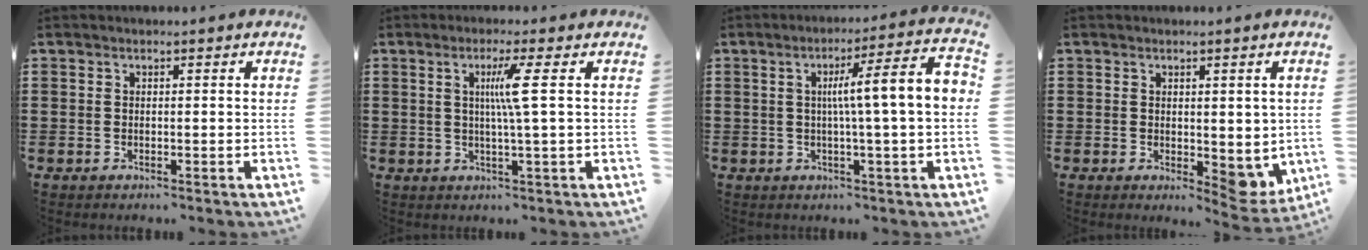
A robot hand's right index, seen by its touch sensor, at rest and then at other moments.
{"total": 5.0, "force": [0.9, -0.9, 4.8], "torque": [-0.093, -0.006, 0.008]}
{"total": 8.8, "force": [0.6, 0.1, 8.8], "torque": [-0.153, -0.006, 0.000]}
{"total": 3.8, "force": [0.6, 2.6, 2.7], "torque": [-0.029, 0.000, 0.010]}